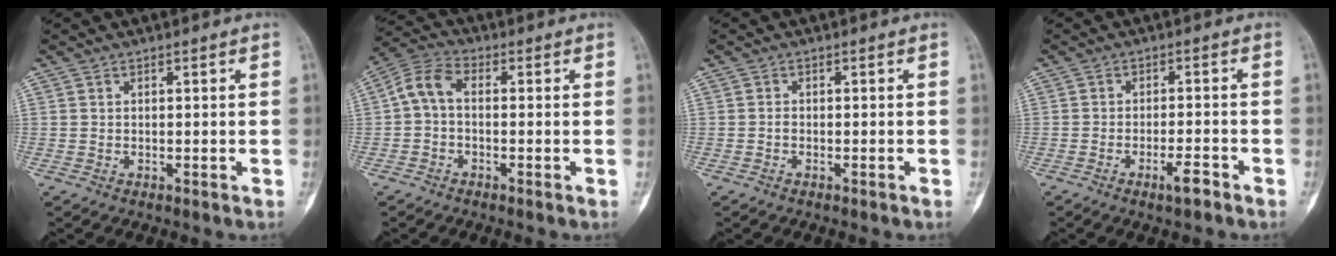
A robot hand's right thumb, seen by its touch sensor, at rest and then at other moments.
{"total": 5.7, "force": [-0.4, 3.4, 4.6], "torque": [-0.092, 0.022, -0.021]}
{"total": 0.7, "force": [-0.4, 0.3, 0.4], "torque": [-0.009, 0.002, -0.009]}
{"total": 3.6, "force": [-2.3, 0.8, 2.7], "torque": [-0.049, 0.013, -0.040]}